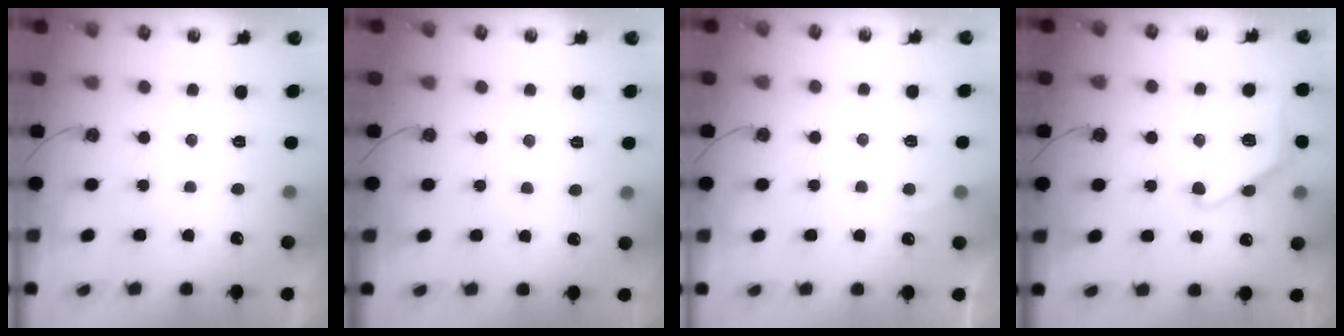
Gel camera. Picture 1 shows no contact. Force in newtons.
{"total": 3.4, "press": 3.4, "slide": 0.6}
{"total": 3.6, "press": 3.6, "slide": 0.5}
{"total": 12.2, "press": 12.2, "slide": 0.6}